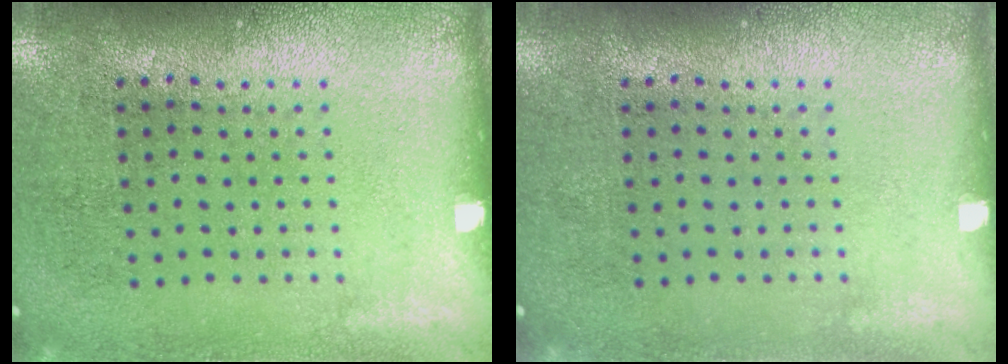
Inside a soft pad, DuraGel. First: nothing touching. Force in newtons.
{"total": 0.0}